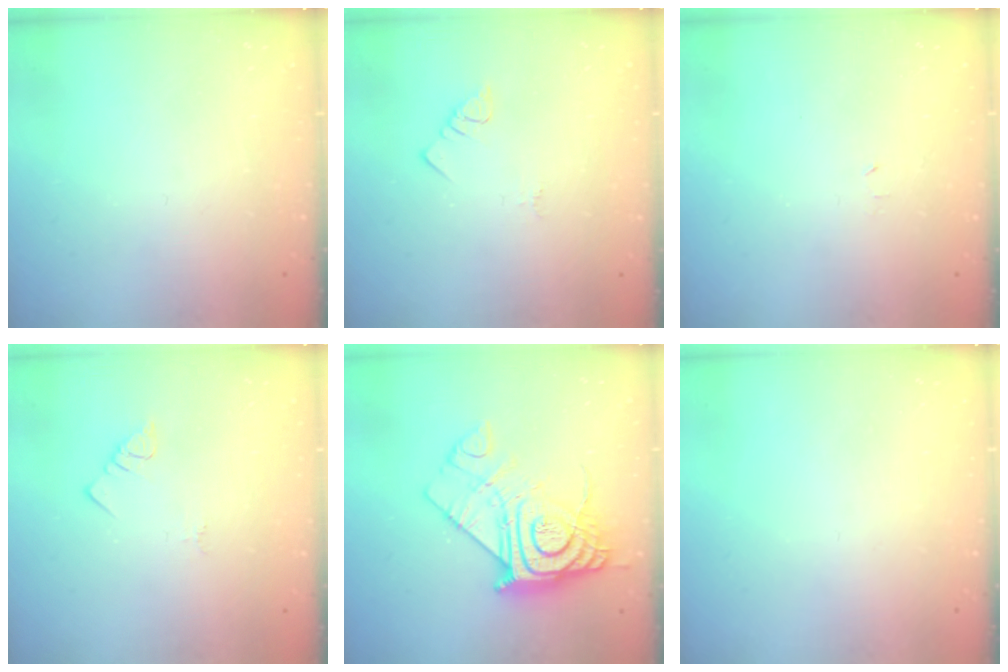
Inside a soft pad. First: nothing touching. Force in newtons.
{"total": 2.1, "press": 2.1, "slide": 0.4}
{"total": 2.9, "press": 2.9, "slide": 0.4}
{"total": 2.1, "press": 2.1, "slide": 0.4}
{"total": 15.9, "press": 15.8, "slide": 1.7}
{"total": 0.0}